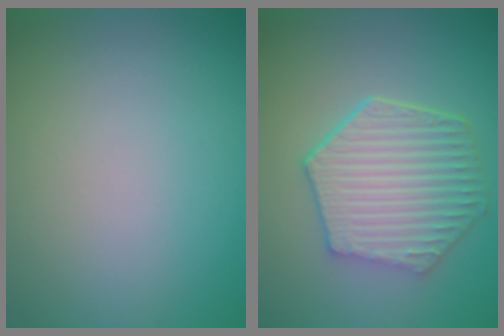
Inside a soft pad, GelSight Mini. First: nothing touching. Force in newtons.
{"total": 6.4, "press": 4.8, "slide": 4.2}